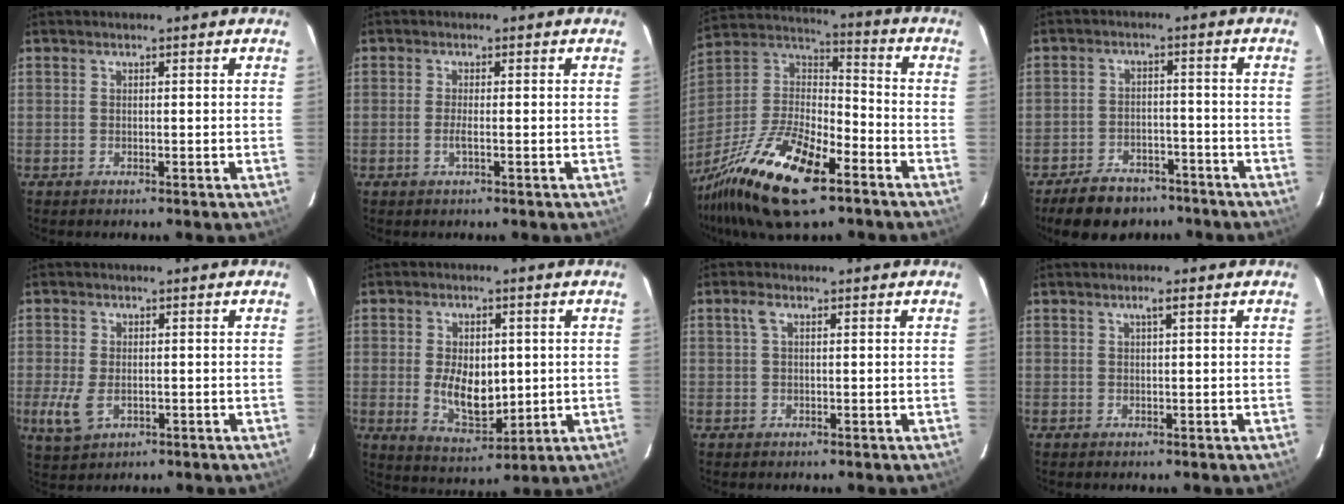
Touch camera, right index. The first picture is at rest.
{"total": 1.6, "force": [-0.6, 0.0, 1.5], "torque": [-0.031, -0.003, -0.012]}
{"total": 24.0, "force": [-14.5, 8.9, 17.0], "torque": [-0.347, -0.025, -0.262]}
{"total": 11.2, "force": [-8.6, 6.1, 3.8], "torque": [-0.094, 0.016, -0.115]}
{"total": 5.4, "force": [-1.4, 3.2, 4.1], "torque": [-0.095, -0.012, -0.022]}
{"total": 9.6, "force": [-0.1, 5.6, 7.8], "torque": [-0.148, -0.009, 0.011]}
{"total": 1.6, "force": [0.6, 0.6, 1.4], "torque": [-0.031, 0.006, 0.010]}
{"total": 1.1, "force": [0.5, -0.2, 0.9], "torque": [-0.017, 0.005, 0.009]}